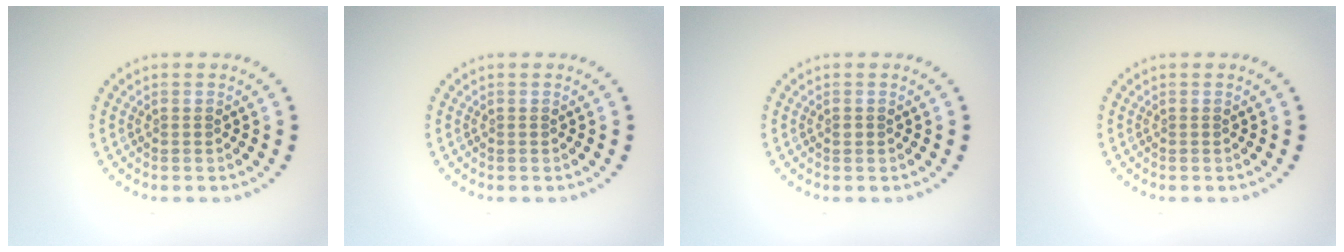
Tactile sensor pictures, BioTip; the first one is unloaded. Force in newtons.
{"total": 0.0}
{"total": 0.6, "press": 0.5, "slide": 0.2}
{"total": 0.0}